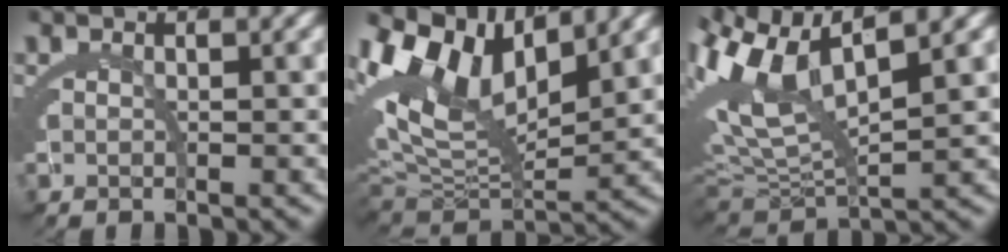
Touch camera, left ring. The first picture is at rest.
{"total": 11.4, "force": [2.6, 7.4, 8.3], "torque": [-0.172, -0.006, 0.045]}
{"total": 8.7, "force": [2.0, 5.2, 6.6], "torque": [-0.145, 0.000, 0.034]}